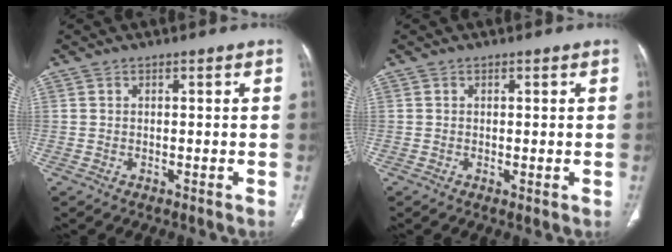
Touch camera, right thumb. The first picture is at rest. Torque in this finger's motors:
{"motor_torque": [-0.38, -0.13, -0.29, -0.01, -0.03]}